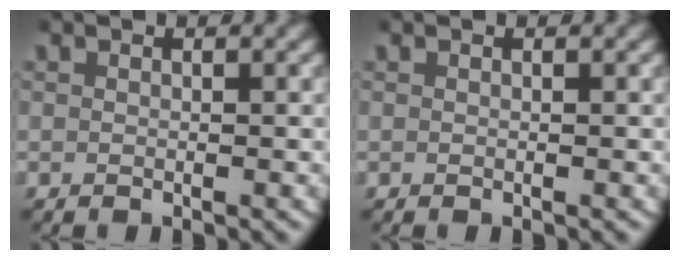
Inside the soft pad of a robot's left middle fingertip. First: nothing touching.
{"total": 0.0}